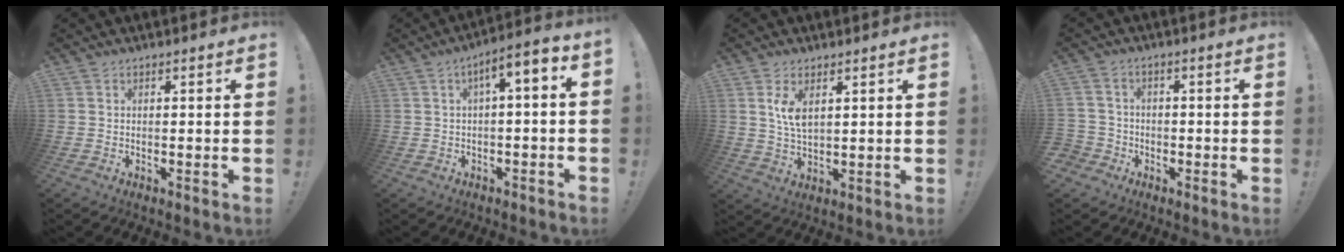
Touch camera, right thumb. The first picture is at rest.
{"total": 5.2, "force": [-0.4, 1.2, 5.0], "torque": [-0.081, -0.002, -0.009]}
{"total": 5.8, "force": [2.5, 2.5, 4.6], "torque": [-0.085, -0.015, 0.040]}
{"total": 4.3, "force": [-1.6, 3.8, 1.1], "torque": [-0.026, 0.013, -0.029]}